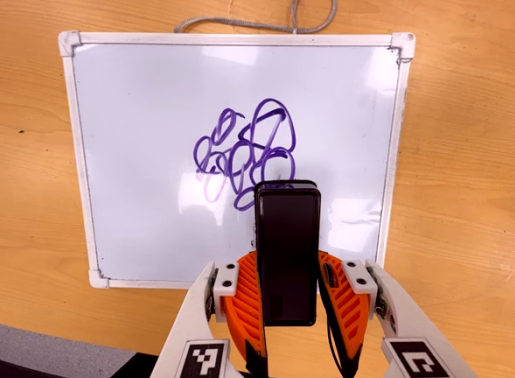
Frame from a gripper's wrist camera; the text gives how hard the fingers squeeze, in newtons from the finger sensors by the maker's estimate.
{"total": 4.9, "left": 3.5, "right": 6.4}